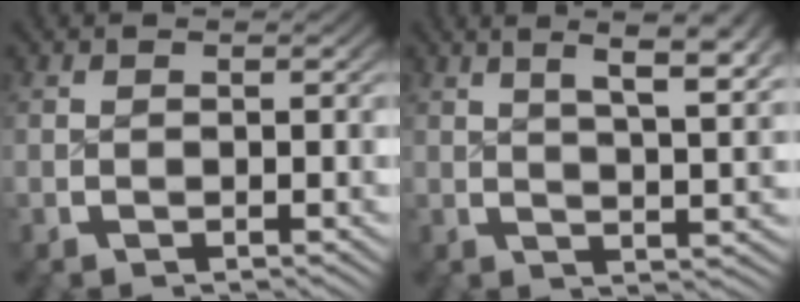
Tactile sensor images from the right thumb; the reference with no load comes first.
{"total": 6.6, "force": [3.6, 2.0, 5.1], "torque": [-0.060, 0.019, 0.053]}